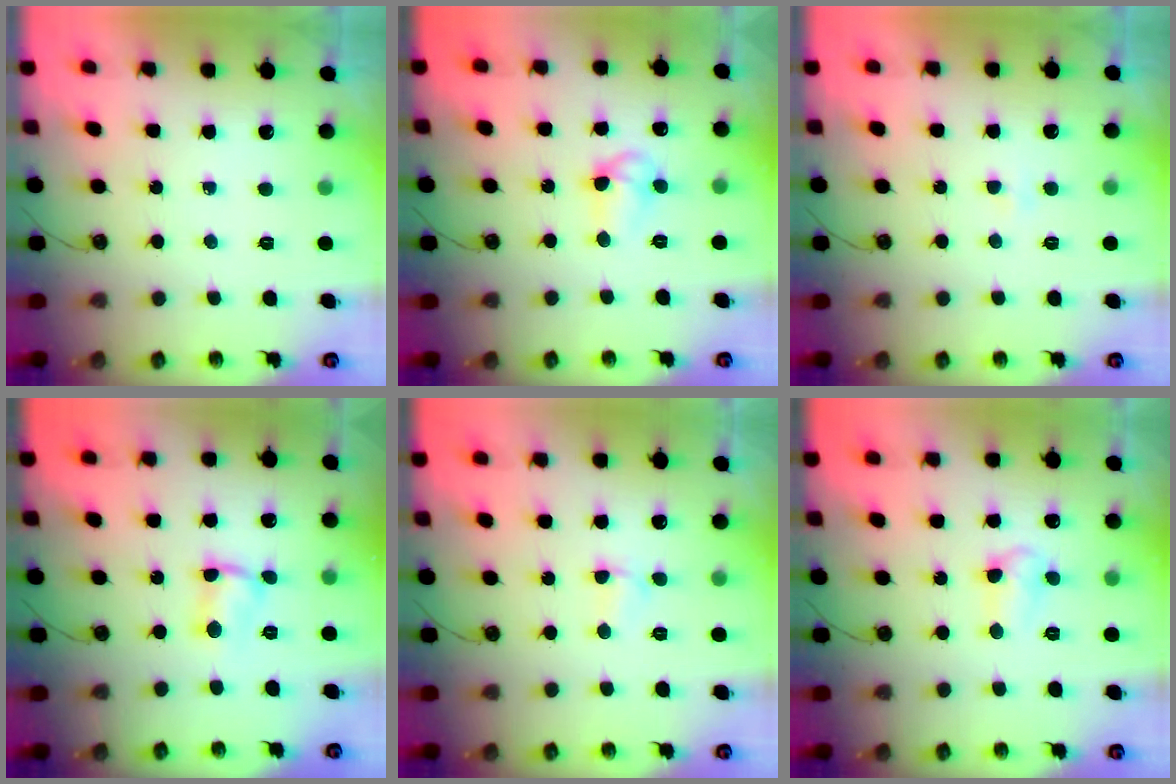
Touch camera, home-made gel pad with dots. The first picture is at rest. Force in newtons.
{"total": 7.1, "press": 7.1, "slide": 0.7}
{"total": 2.1, "press": 1.6, "slide": 1.2}
{"total": 2.9, "press": 2.9, "slide": 0.2}
{"total": 2.7, "press": 2.6, "slide": 0.7}
{"total": 5.3, "press": 5.2, "slide": 0.6}